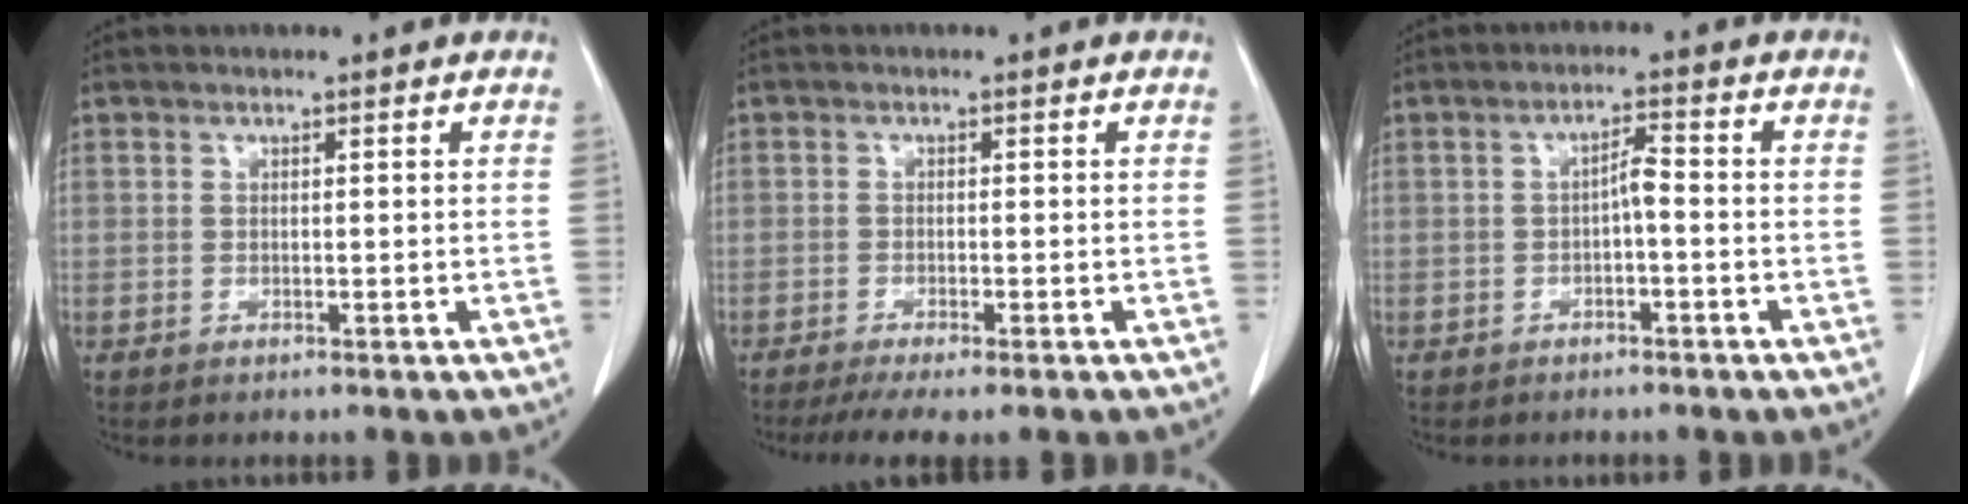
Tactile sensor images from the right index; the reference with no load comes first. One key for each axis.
{"total": 5.8, "fx": -4.5, "fy": 0.5, "fz": 3.5, "tx": -0.048, "ty": -0.010, "tz": -0.071}
{"total": 2.5, "fx": -0.7, "fy": 0.5, "fz": 2.3, "tx": -0.040, "ty": 0.008, "tz": -0.011}